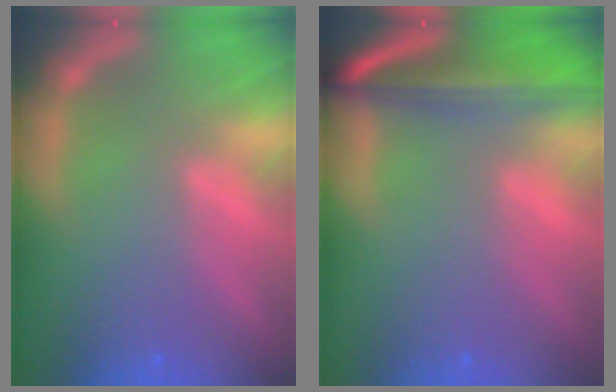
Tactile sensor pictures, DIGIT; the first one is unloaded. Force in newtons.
{"total": 9.6}